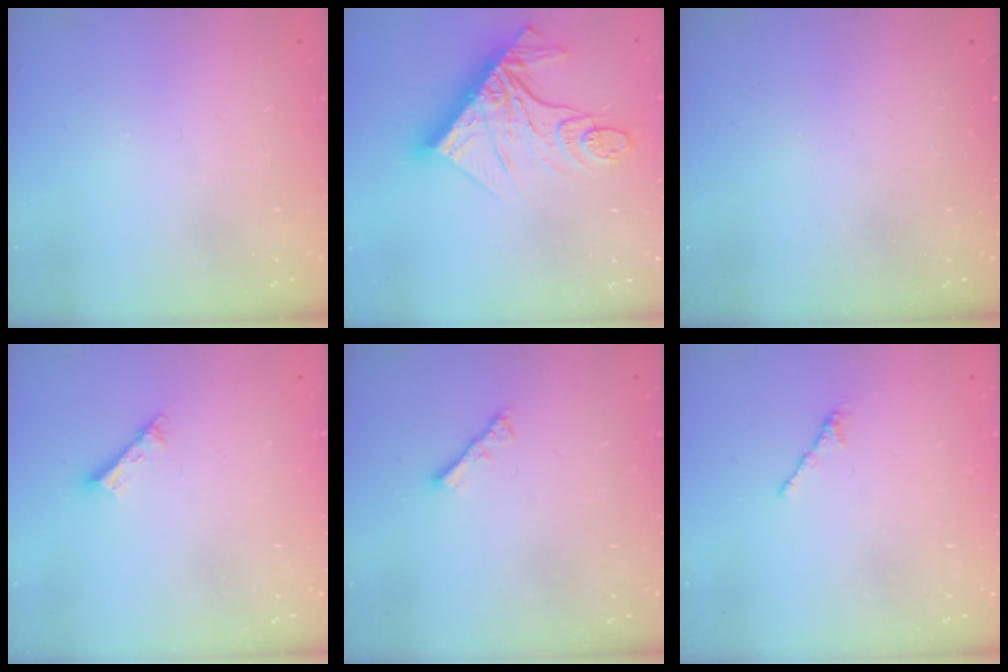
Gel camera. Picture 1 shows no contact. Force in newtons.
{"total": 19.7, "press": 19.6, "slide": 2.0}
{"total": 0.0}
{"total": 2.5, "press": 2.5, "slide": 0.1}
{"total": 2.8, "press": 2.8, "slide": 0.6}
{"total": 1.7, "press": 1.6, "slide": 0.5}